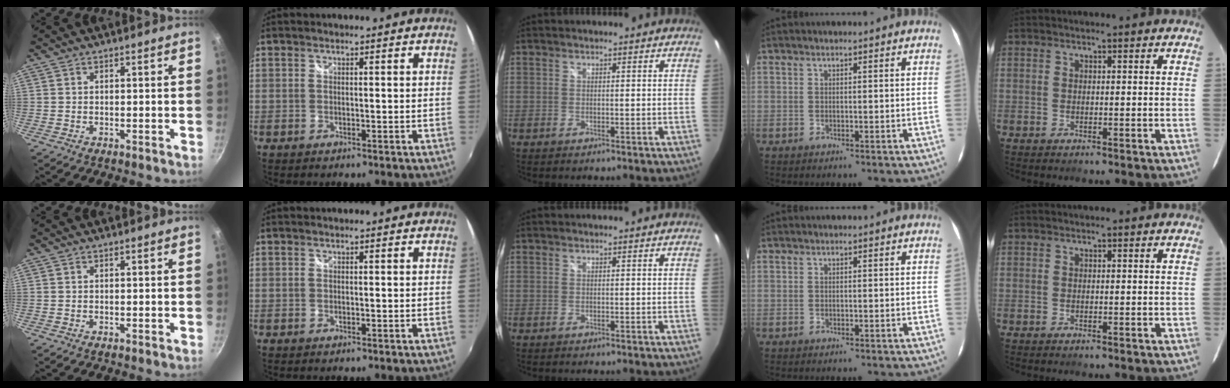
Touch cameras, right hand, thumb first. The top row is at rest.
{}